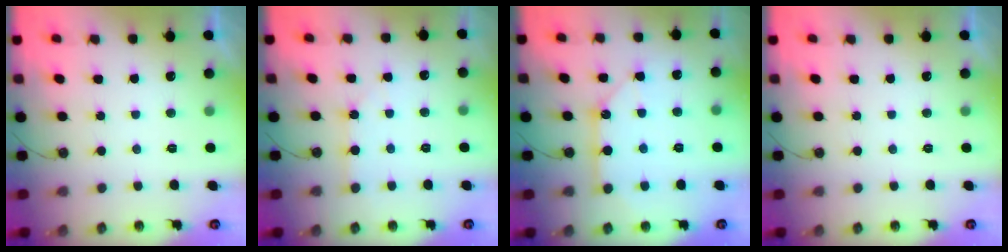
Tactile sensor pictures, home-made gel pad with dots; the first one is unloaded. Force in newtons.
{"total": 1.7, "press": 1.7, "slide": 0.1}
{"total": 10.4, "press": 10.4, "slide": 0.9}
{"total": 0.0}